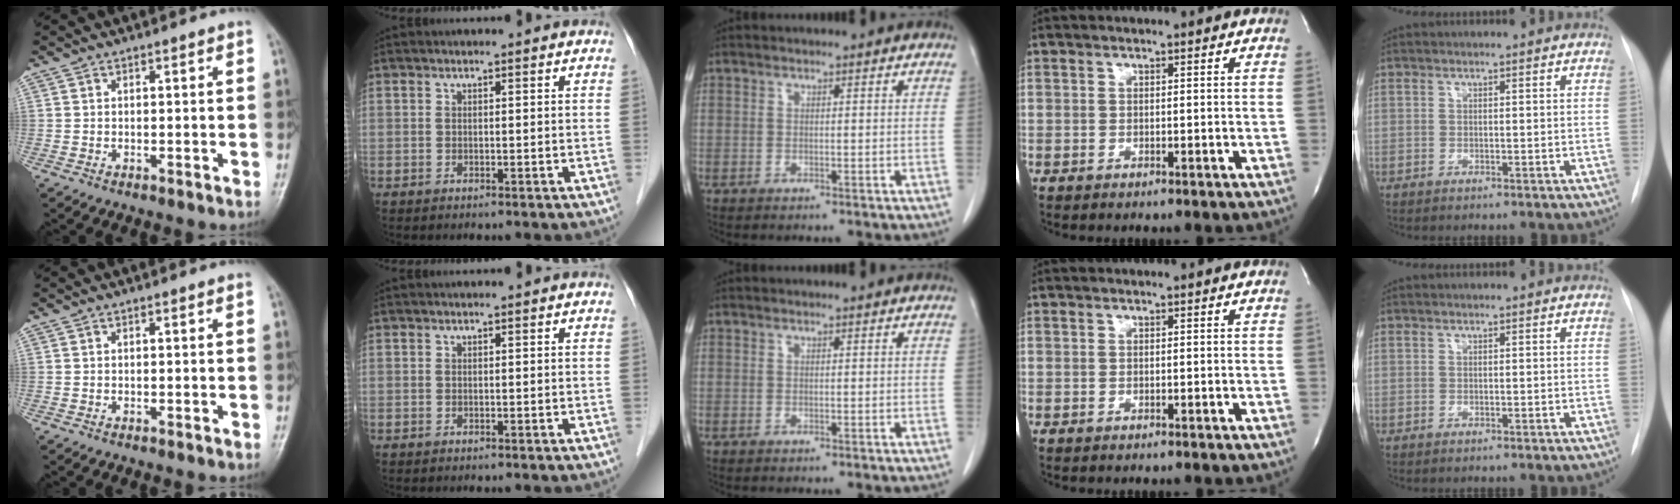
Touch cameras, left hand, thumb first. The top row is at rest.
{}